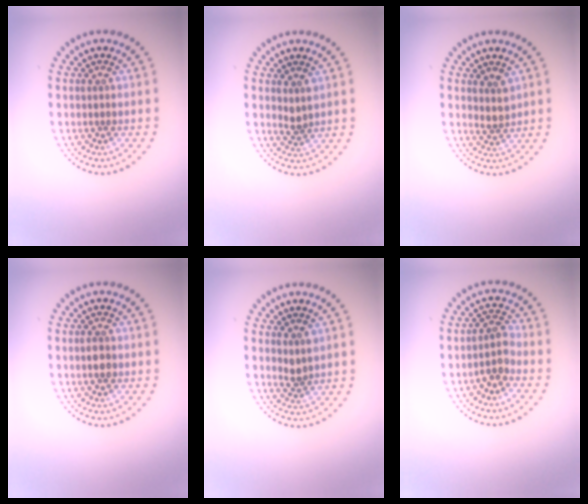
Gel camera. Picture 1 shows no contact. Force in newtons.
{"total": 1.3, "press": 1.1, "slide": 0.6}
{"total": 1.8, "press": 1.5, "slide": 1.1}
{"total": 1.0, "press": 1.0, "slide": 0.1}
{"total": 1.3, "press": 1.1, "slide": 0.6}
{"total": 2.1, "press": 1.7, "slide": 1.1}